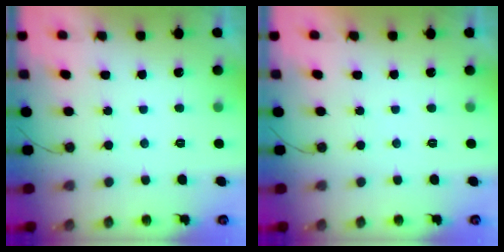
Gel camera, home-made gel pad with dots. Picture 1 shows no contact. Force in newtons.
{"total": 1.7, "press": 1.7, "slide": 0.0}